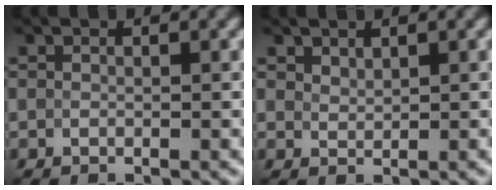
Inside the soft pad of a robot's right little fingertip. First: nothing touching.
{"total": 1.1, "force": [1.0, 0.4, 0.2], "torque": [-0.006, -0.002, 0.024]}